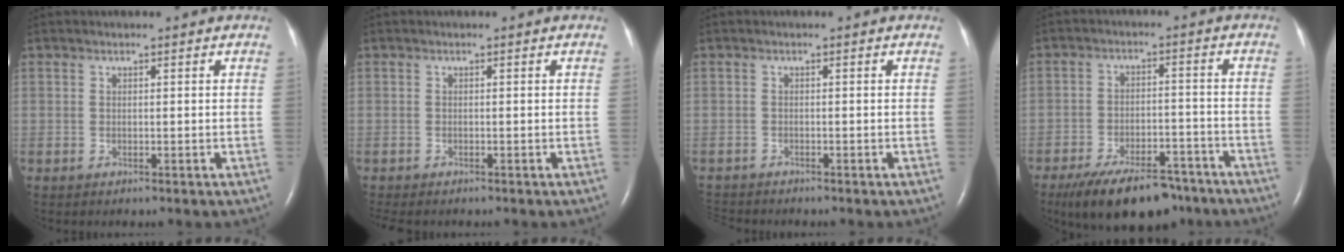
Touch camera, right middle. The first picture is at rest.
{"total": 2.8, "force": [-2.3, 1.0, 1.2], "torque": [-0.016, -0.007, -0.028]}
{"total": 2.7, "force": [-2.6, 0.7, 0.2], "torque": [-0.004, -0.010, -0.045]}
{"total": 13.9, "force": [-10.6, 5.3, 7.2], "torque": [-0.113, 0.003, -0.164]}